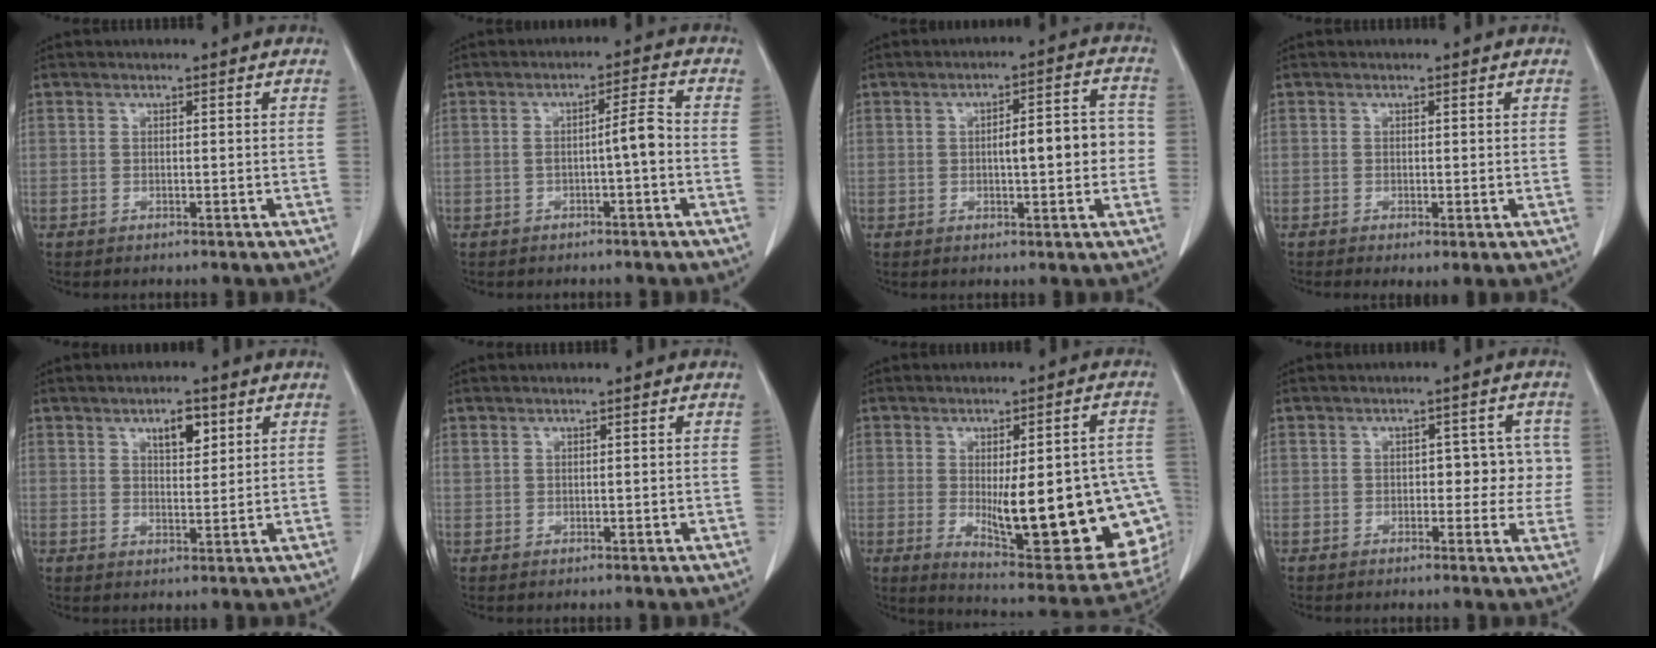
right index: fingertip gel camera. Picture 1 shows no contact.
{"total": 3.9, "force": [-0.8, 0.0, 3.8], "torque": [-0.058, 0.009, -0.012]}
{"total": 7.4, "force": [-0.2, 1.8, 7.2], "torque": [-0.103, 0.020, 0.002]}
{"total": 1.5, "force": [-0.2, 0.4, 1.4], "torque": [-0.026, -0.009, 0.003]}
{"total": 4.6, "force": [2.5, 1.7, 3.5], "torque": [-0.056, -0.003, 0.042]}
{"total": 1.0, "force": [0.5, 0.4, 0.8], "torque": [-0.024, 0.006, 0.017]}
{"total": 24.3, "force": [-3.8, 6.7, 23.0], "torque": [-0.222, 0.002, -0.023]}
{"total": 5.9, "force": [0.5, 3.5, 4.8], "torque": [-0.038, 0.023, 0.007]}